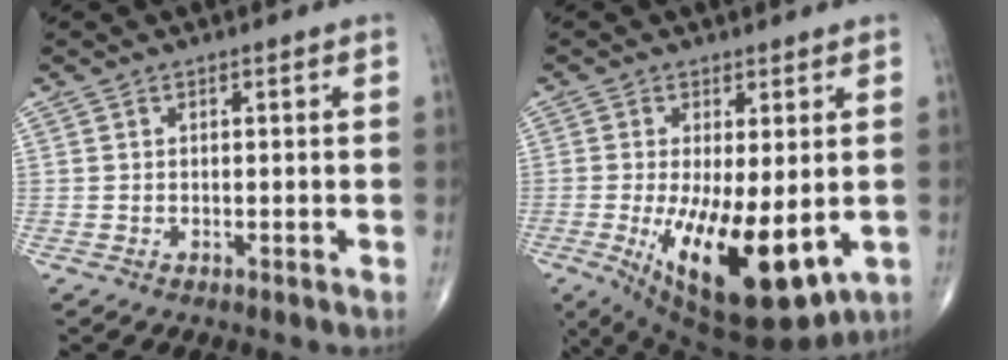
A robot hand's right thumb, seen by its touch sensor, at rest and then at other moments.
{"total": 17.0, "force": [-3.5, 6.5, 15.3], "torque": [-0.246, -0.032, -0.031]}